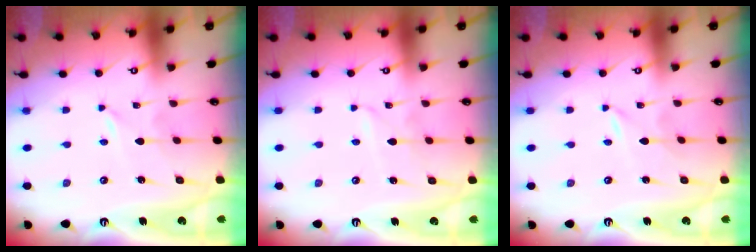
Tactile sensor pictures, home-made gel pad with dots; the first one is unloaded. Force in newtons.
{"total": 2.6, "press": 2.6, "slide": 0.3}
{"total": 0.0}